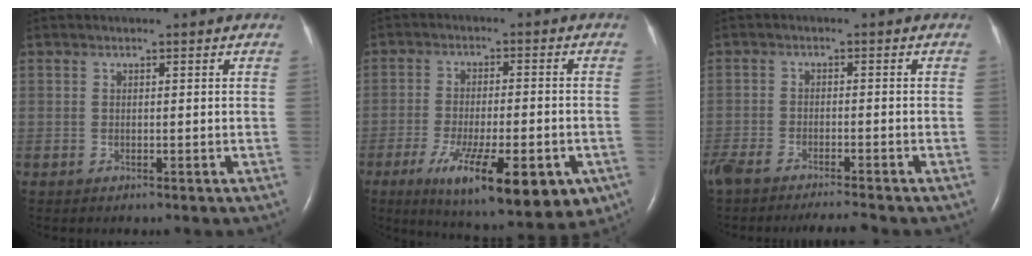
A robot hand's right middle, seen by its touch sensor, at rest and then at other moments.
{"total": 17.0, "force": [-8.2, 4.6, 14.2], "torque": [-0.194, -0.029, -0.116]}
{"total": 8.3, "force": [-7.3, 0.7, 3.8], "torque": [-0.070, -0.014, -0.123]}